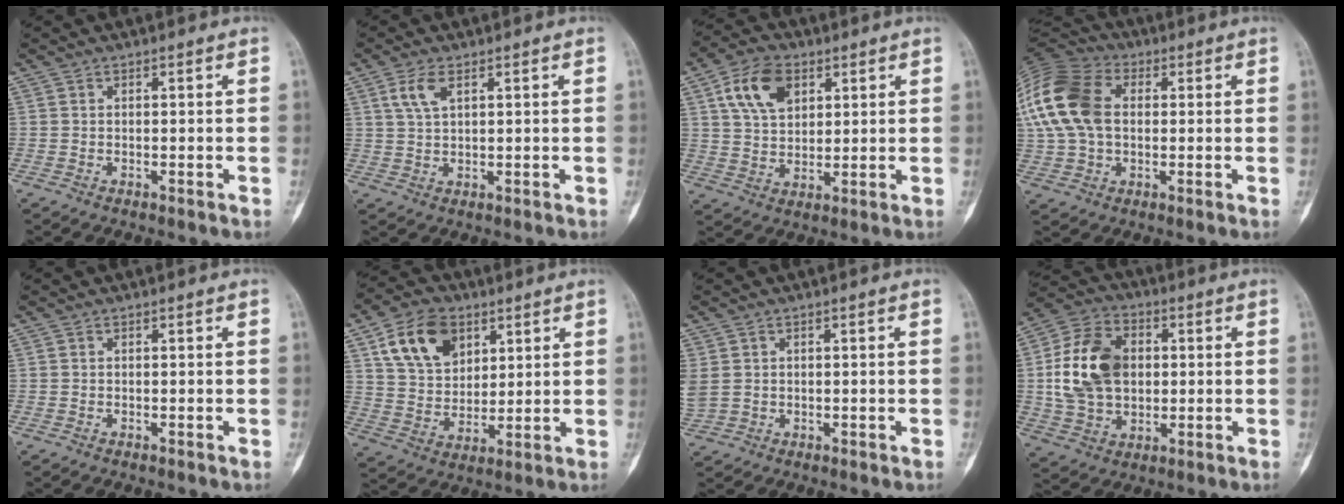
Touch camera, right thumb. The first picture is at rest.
{"total": 4.3, "force": [2.0, 1.9, 3.3], "torque": [-0.070, 0.000, 0.045]}
{"total": 10.5, "force": [4.3, 6.8, 6.8], "torque": [-0.106, -0.008, 0.078]}
{"total": 18.7, "force": [2.6, 12.5, 13.7], "torque": [-0.301, 0.020, 0.042]}
{"total": 0.0}
{"total": 13.5, "force": [6.2, 9.2, 7.8], "torque": [-0.110, -0.019, 0.117]}
{"total": 5.2, "force": [0.8, 4.3, 2.9], "torque": [-0.080, 0.007, 0.029]}
{"total": 16.2, "force": [1.5, 11.6, 11.2], "torque": [-0.188, 0.012, 0.027]}